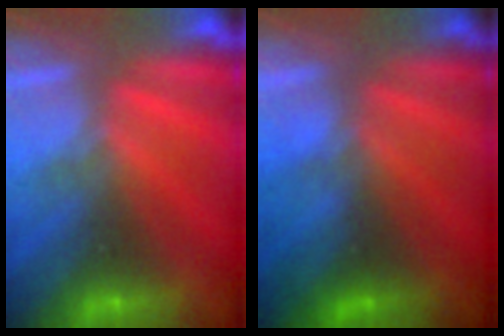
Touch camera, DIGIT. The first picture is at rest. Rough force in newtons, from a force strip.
{"total": 2.9}